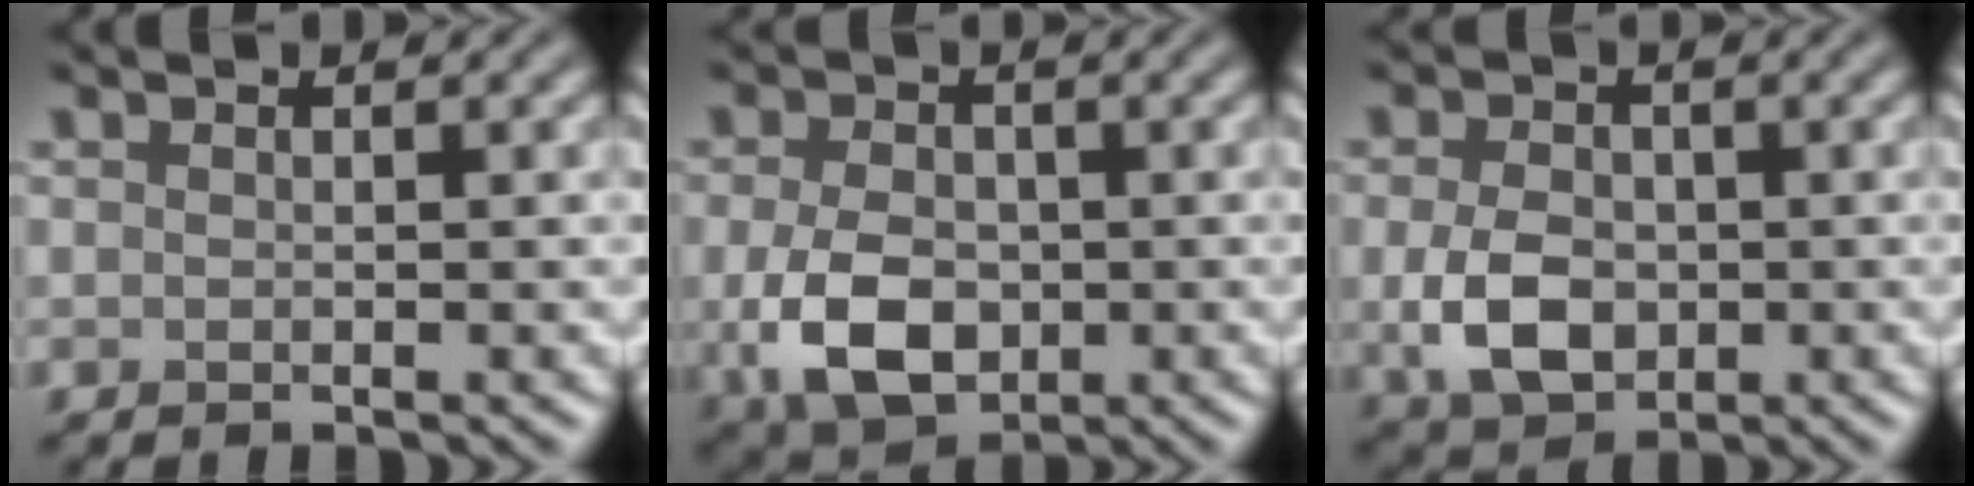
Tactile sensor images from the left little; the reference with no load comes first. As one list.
[{"total": 6.1, "force": [-1.2, 4.2, 4.3], "torque": [-0.094, -0.012, -0.022]}, {"total": 4.8, "force": [-0.7, 3.4, 3.3], "torque": [-0.070, -0.008, -0.015]}]